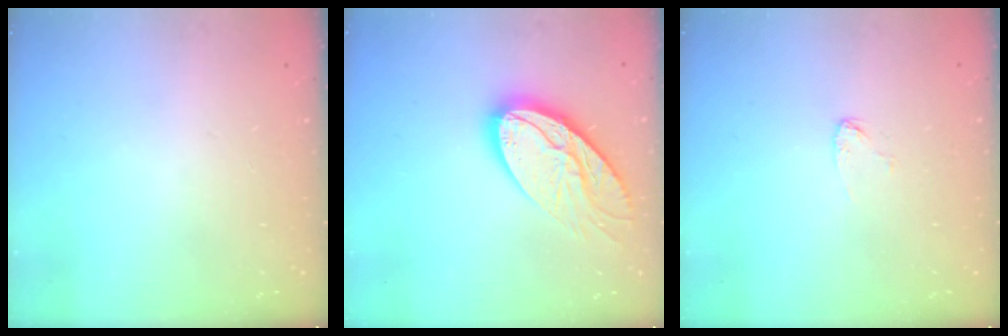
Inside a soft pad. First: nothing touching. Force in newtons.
{"total": 16.3, "press": 16.3, "slide": 1.3}
{"total": 2.6, "press": 2.6, "slide": 0.1}